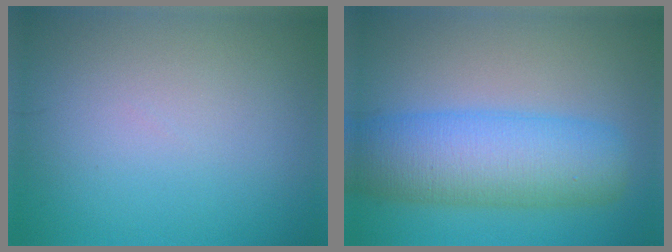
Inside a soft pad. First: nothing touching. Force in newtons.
{"total": 8.4, "press": 8.4, "slide": 0.2}